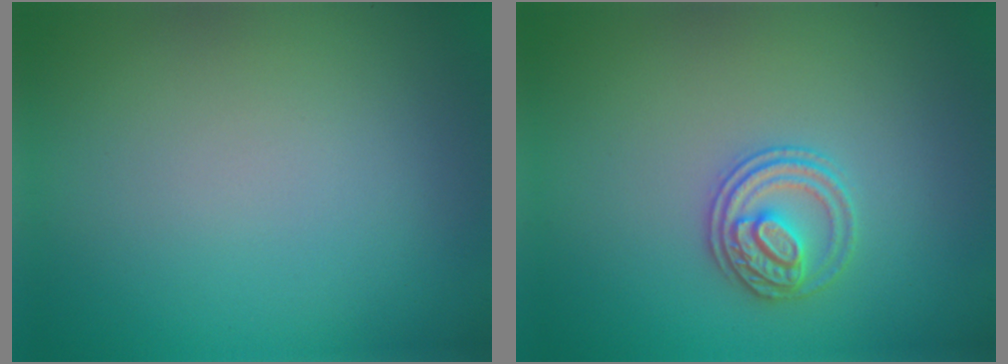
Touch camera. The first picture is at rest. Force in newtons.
{"total": 2.7, "press": 2.6, "slide": 0.7}